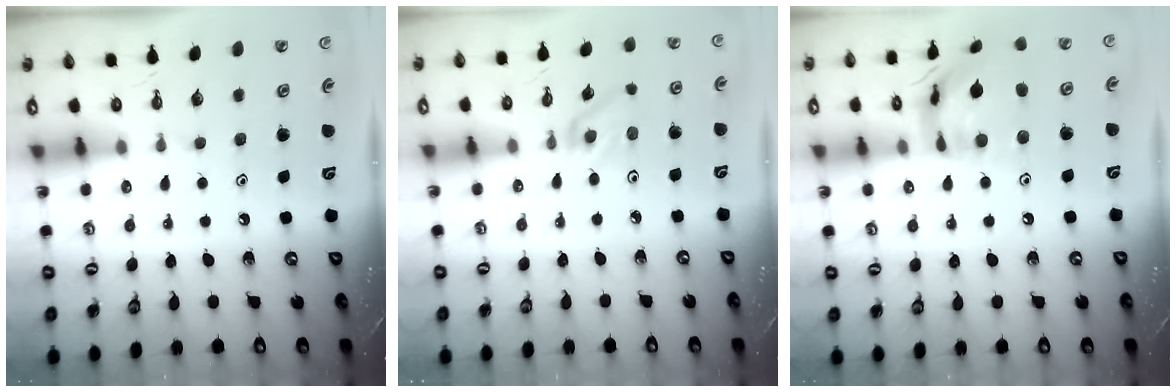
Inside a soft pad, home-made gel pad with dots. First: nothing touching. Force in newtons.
{"total": 2.6, "press": 2.6, "slide": 0.4}
{"total": 16.0, "press": 16.0, "slide": 1.6}